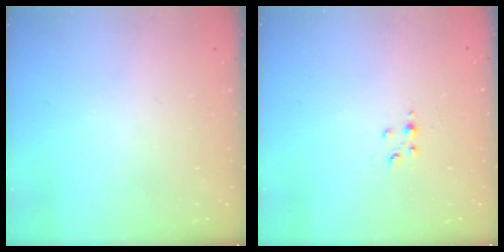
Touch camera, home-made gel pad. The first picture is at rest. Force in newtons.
{"total": 2.7, "press": 2.7, "slide": 0.4}